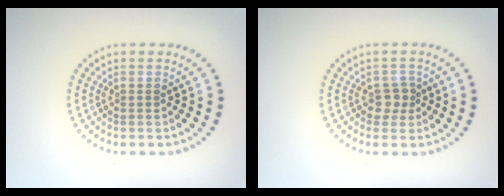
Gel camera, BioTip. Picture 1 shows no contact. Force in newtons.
{"total": 1.7, "press": 1.5, "slide": 0.8}